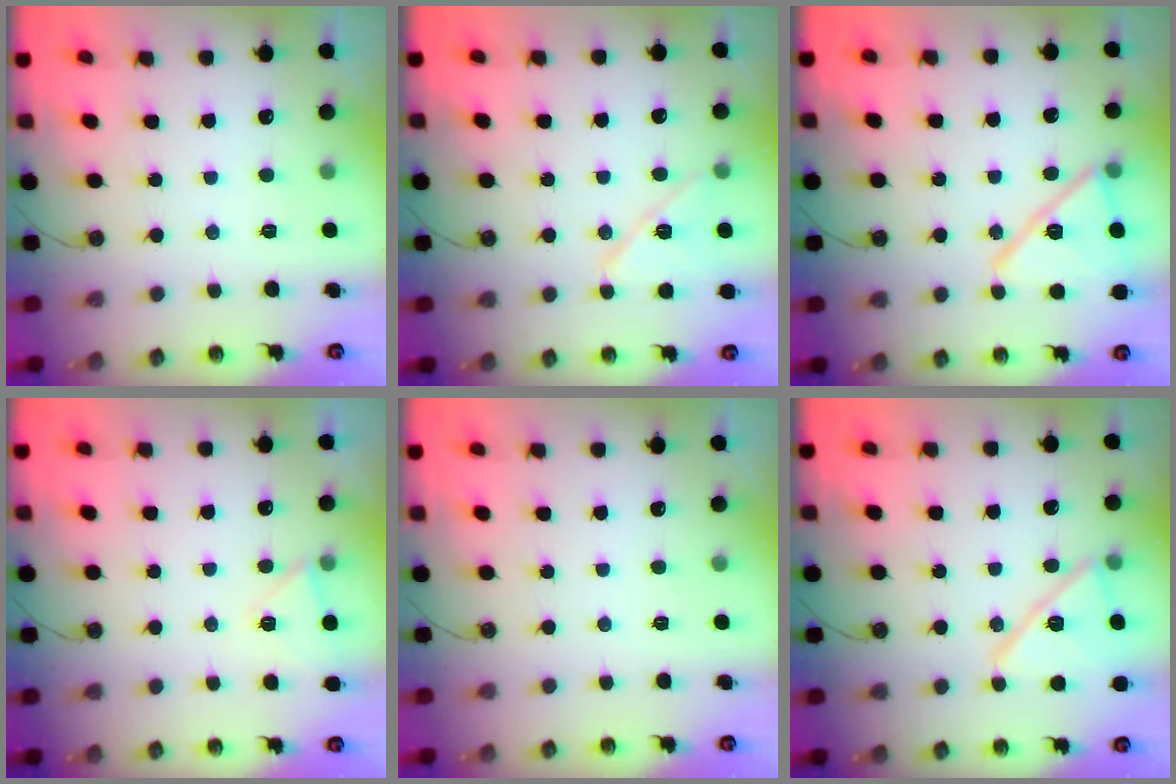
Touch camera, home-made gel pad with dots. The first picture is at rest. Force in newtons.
{"total": 11.6, "press": 11.6, "slide": 0.7}
{"total": 16.1, "press": 16.0, "slide": 2.4}
{"total": 4.8, "press": 3.2, "slide": 3.6}
{"total": 0.0}
{"total": 14.6, "press": 14.6, "slide": 0.4}